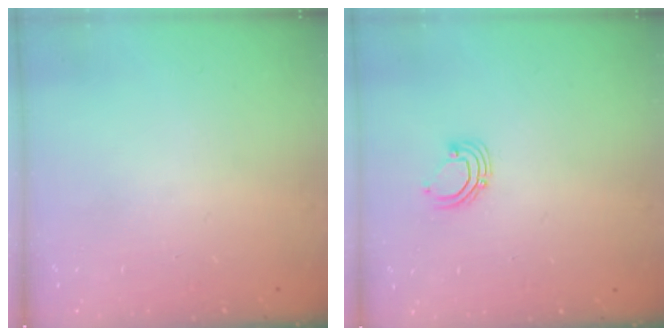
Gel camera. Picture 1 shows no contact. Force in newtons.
{"total": 3.4, "press": 3.4, "slide": 0.3}